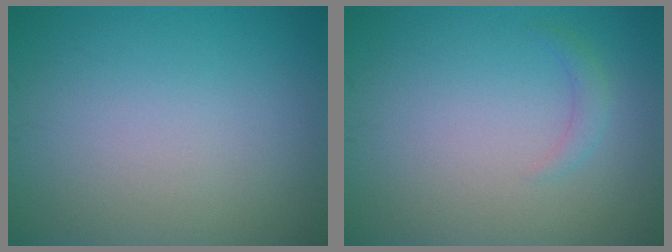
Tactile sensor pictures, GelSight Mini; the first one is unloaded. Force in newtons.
{"total": 1.1, "press": 1.1, "slide": 0.0}